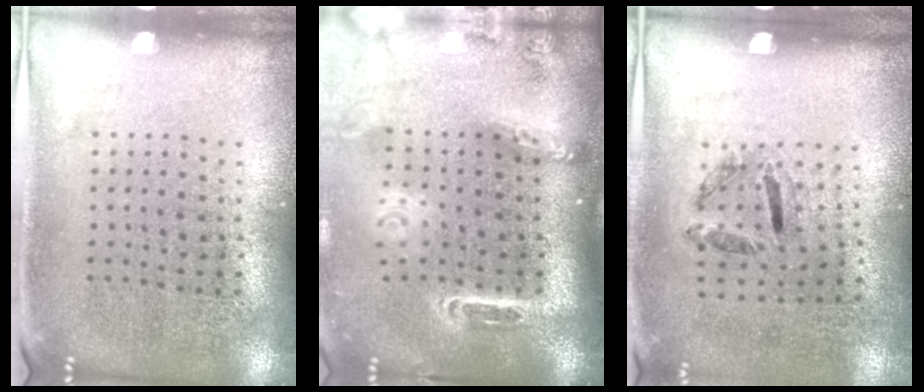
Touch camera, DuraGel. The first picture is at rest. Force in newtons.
{"total": 2.7, "press": 1.9, "slide": 1.9}
{"total": 1.3, "press": 0.6, "slide": 1.1}